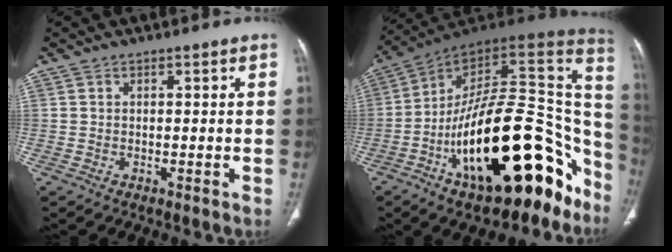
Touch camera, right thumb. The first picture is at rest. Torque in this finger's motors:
{"motor_torque": [0.87, 1.32, 2.17, -0.60, 0.33]}